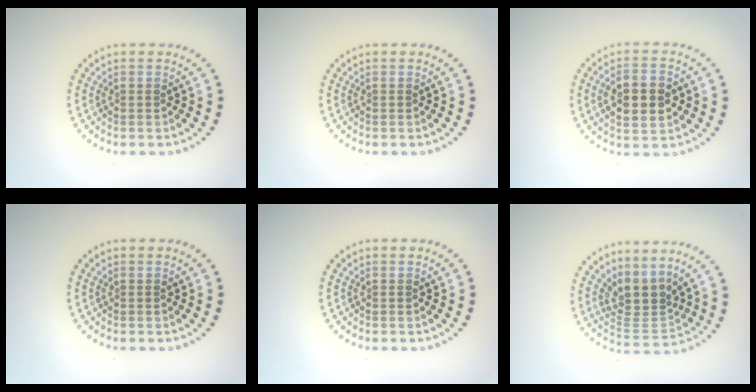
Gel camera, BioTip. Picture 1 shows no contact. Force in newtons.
{"total": 0.0}
{"total": 5.1, "press": 5.1, "slide": 0.2}
{"total": 0.0}
{"total": 0.0}
{"total": 3.4, "press": 2.4, "slide": 2.4}